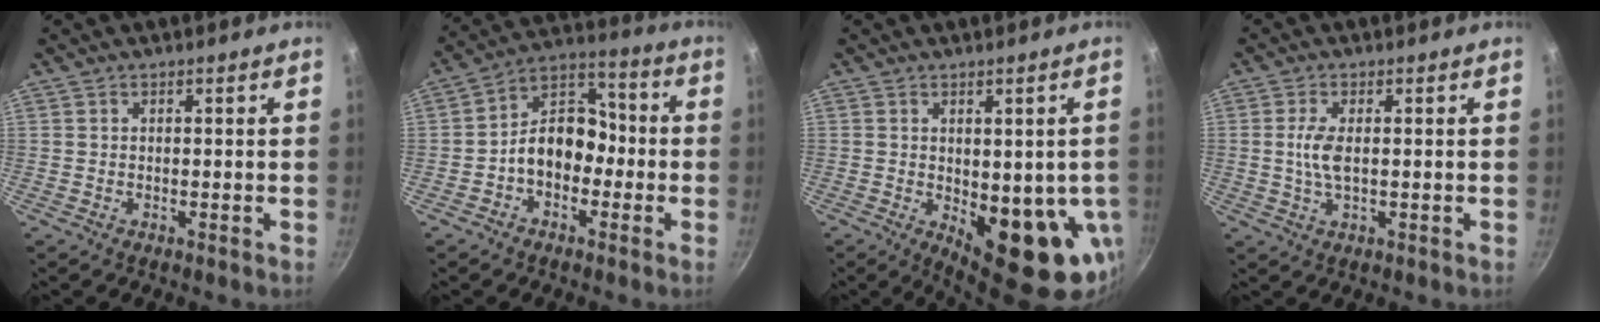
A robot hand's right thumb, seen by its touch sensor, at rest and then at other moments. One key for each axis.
{"total": 11.1, "fx": -2.4, "fy": 8.1, "fz": 7.1, "tx": -0.065, "ty": 0.053, "tz": -0.057}
{"total": 15.4, "fx": -3.0, "fy": 6.8, "fz": 13.5, "tx": -0.135, "ty": -0.017, "tz": -0.022}
{"total": 4.5, "fx": 0.2, "fy": 1.9, "fz": 4.1, "tx": -0.094, "ty": 0.001, "tz": 0.003}